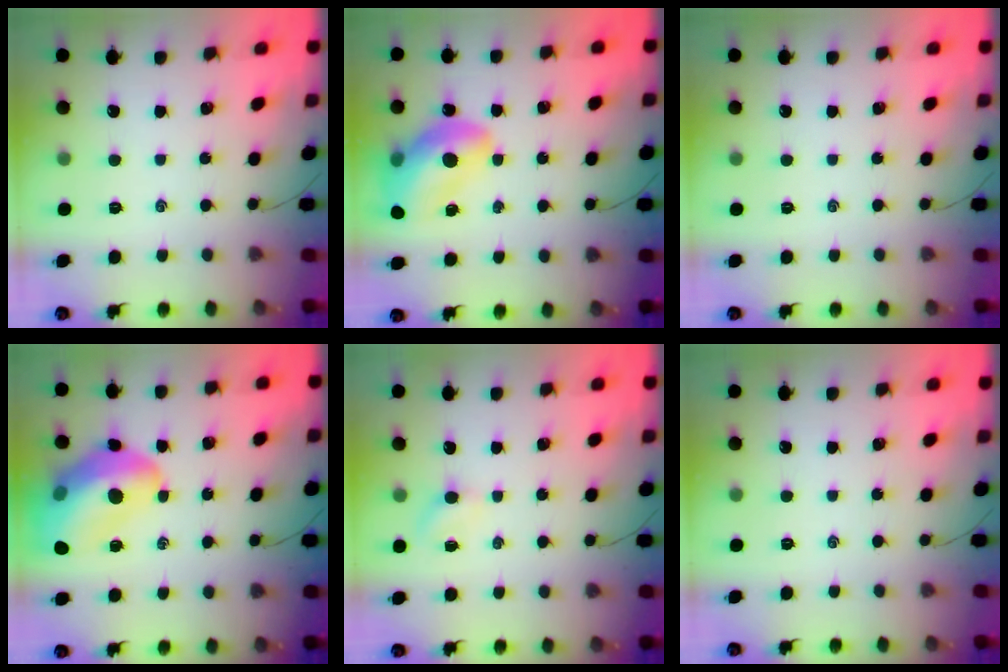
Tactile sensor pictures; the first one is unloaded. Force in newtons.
{"total": 15.9, "press": 15.3, "slide": 4.6}
{"total": 0.0}
{"total": 19.9, "press": 19.5, "slide": 4.1}
{"total": 2.1, "press": 2.0, "slide": 0.7}
{"total": 0.0}